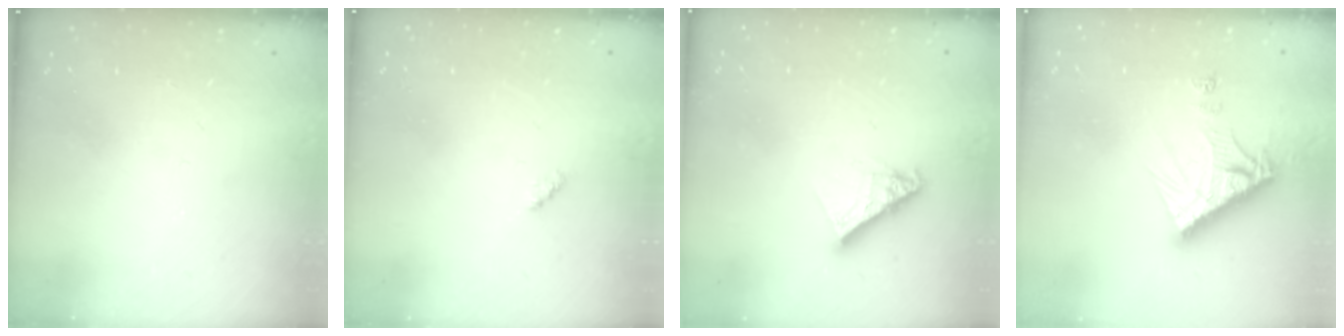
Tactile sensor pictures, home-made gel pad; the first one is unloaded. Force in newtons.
{"total": 2.4, "press": 2.4, "slide": 0.4}
{"total": 9.5, "press": 9.5, "slide": 0.7}
{"total": 11.2, "press": 11.2, "slide": 1.0}